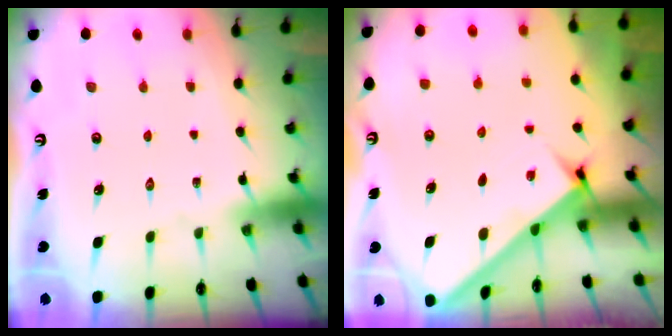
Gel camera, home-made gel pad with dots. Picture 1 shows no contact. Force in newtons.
{"total": 2.8, "press": 2.8, "slide": 0.4}